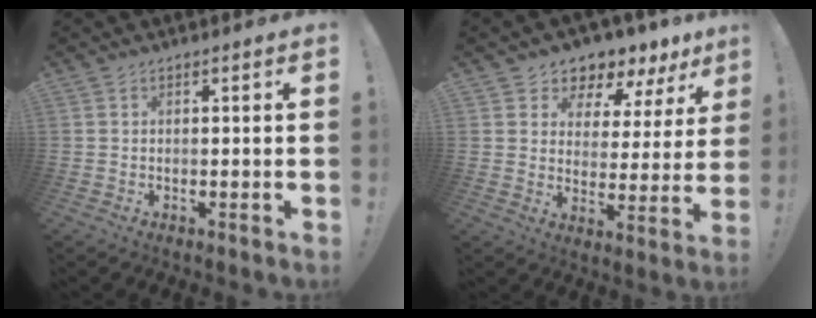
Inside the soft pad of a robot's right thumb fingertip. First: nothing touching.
{"total": 5.1, "force": [4.2, 2.6, 1.2], "torque": [-0.021, -0.048, 0.075]}